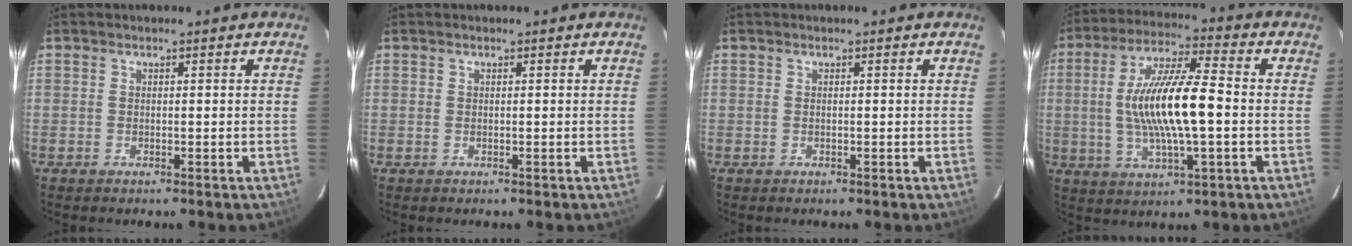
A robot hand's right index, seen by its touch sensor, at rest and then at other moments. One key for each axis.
{"total": 0.0}
{"total": 0.0}
{"total": 14.9, "fx": -0.8, "fy": 3.3, "fz": 14.5, "tx": -0.276, "ty": 0.006, "tz": -0.014}